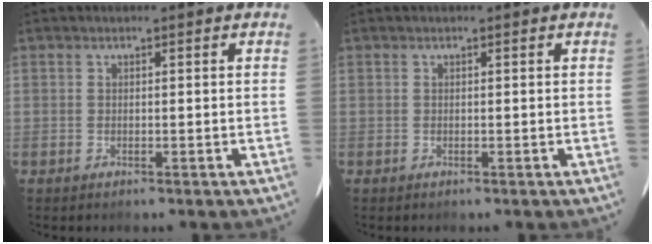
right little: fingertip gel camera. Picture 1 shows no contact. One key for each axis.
{"total": 0.0}